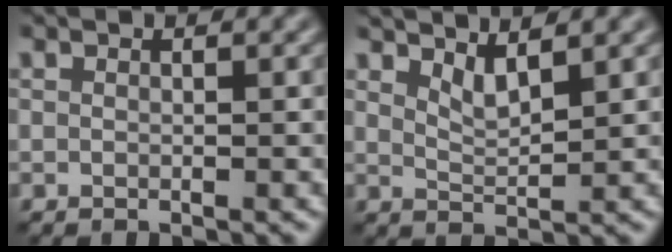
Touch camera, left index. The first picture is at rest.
{"total": 2.4, "force": [1.8, 0.5, 1.5], "torque": [-0.025, -0.007, 0.036]}